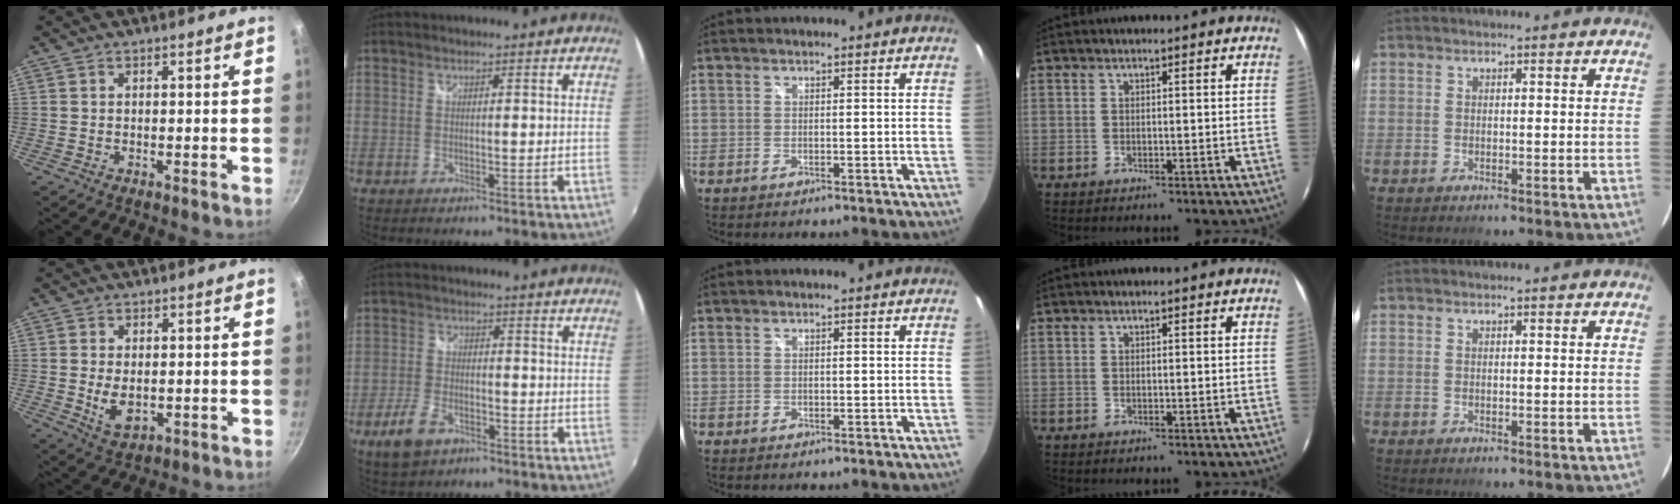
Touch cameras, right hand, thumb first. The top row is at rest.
{"thumb": {"total": 5.8, "force": [-0.4, 3.6, 4.5], "torque": [-0.076, -0.011, 0.002]}, "index": {"total": 7.3, "force": [-4.2, 4.1, 4.4], "torque": [-0.111, -0.005, -0.077]}}